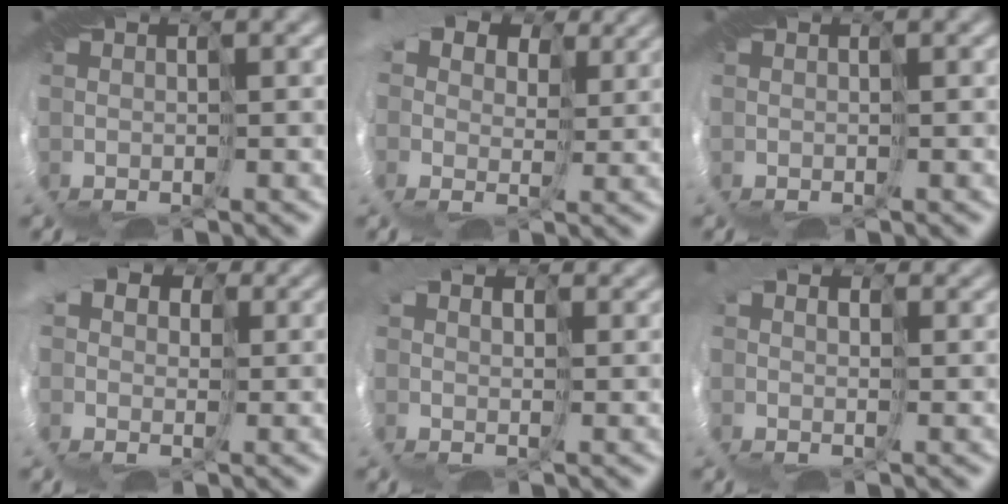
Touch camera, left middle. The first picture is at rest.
{"total": 12.1, "force": [5.8, 8.4, 6.5], "torque": [-0.154, 0.036, 0.077]}
{"total": 0.0}
{"total": 9.9, "force": [4.0, 7.2, 5.4], "torque": [-0.122, 0.032, 0.030]}
{"total": 4.5, "force": [3.0, 2.9, 1.7], "torque": [-0.060, 0.019, 0.040]}
{"total": 5.0, "force": [2.8, 3.4, 2.3], "torque": [-0.067, 0.019, 0.029]}